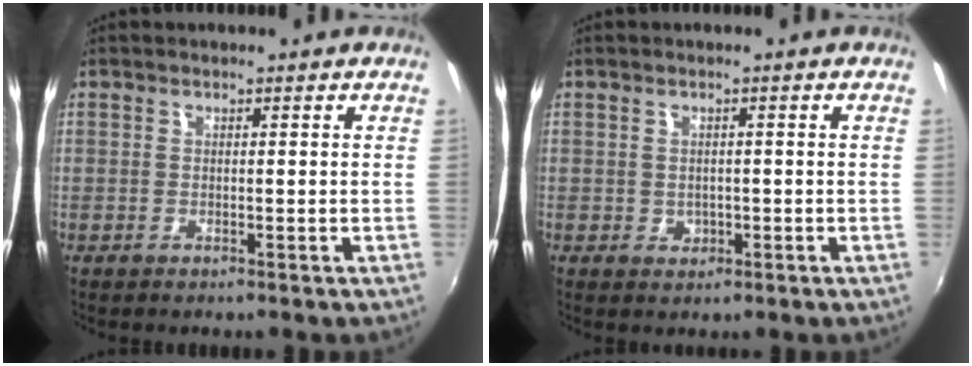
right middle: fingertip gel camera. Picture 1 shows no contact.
{"total": 1.9, "force": [-0.3, 1.8, 0.7], "torque": [-0.008, 0.001, -0.001]}